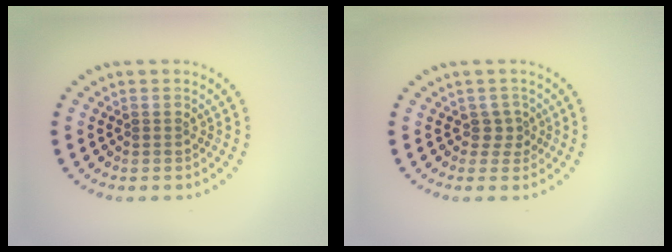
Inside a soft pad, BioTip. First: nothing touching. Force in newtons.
{"total": 1.7, "press": 1.1, "slide": 1.3}